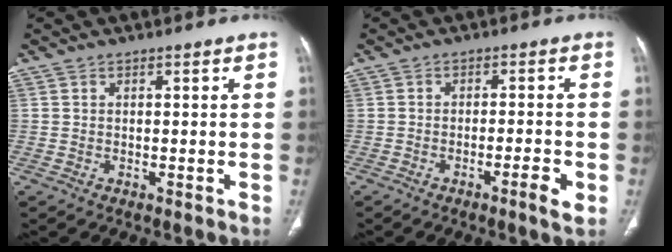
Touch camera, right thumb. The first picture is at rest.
{"total": 4.1, "force": [-1.8, 0.5, 3.6], "torque": [-0.061, 0.006, -0.030]}